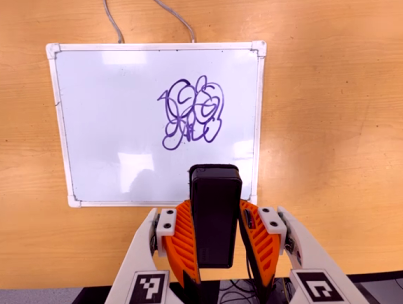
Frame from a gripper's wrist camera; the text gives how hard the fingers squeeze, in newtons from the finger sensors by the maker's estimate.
{"total": 4.4, "left": 2.8, "right": 6.1}